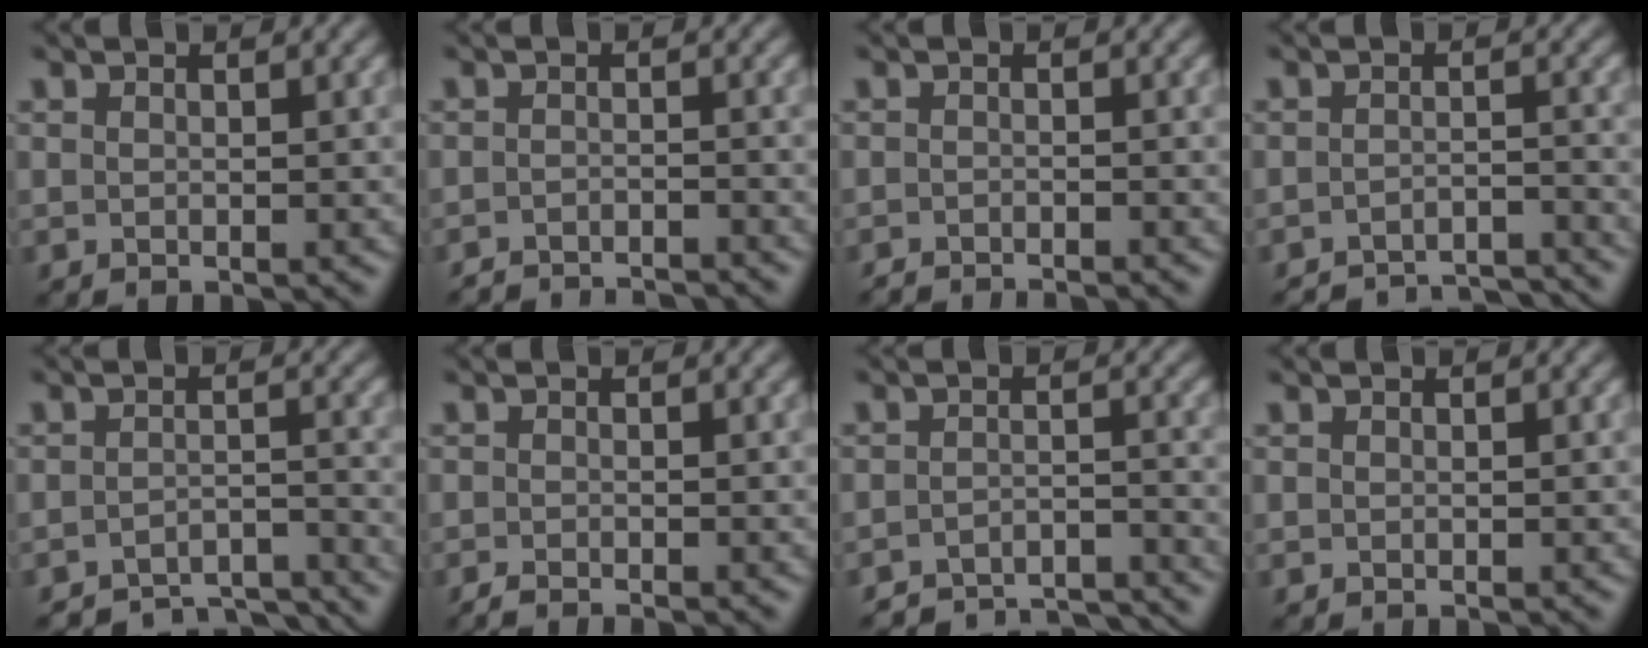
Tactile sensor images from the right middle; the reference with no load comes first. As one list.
[{"total": 4.9, "force": [-4.8, 0.6, 0.9], "torque": [-0.011, -0.004, -0.069]}, {"total": 3.0, "force": [-2.9, 0.3, 0.8], "torque": [-0.015, -0.005, -0.046]}, {"total": 6.8, "force": [-6.6, 1.1, 1.5], "torque": [-0.015, 0.000, -0.085]}, {"total": 6.0, "force": [-5.7, 1.2, 1.7], "torque": [-0.023, -0.008, -0.077]}, {"total": 1.5, "force": [-1.3, 0.2, 0.9], "torque": [-0.013, -0.004, -0.025]}, {"total": 6.8, "force": [-6.5, 1.2, 1.4], "torque": [-0.013, -0.004, -0.088]}, {"total": 0.0}]